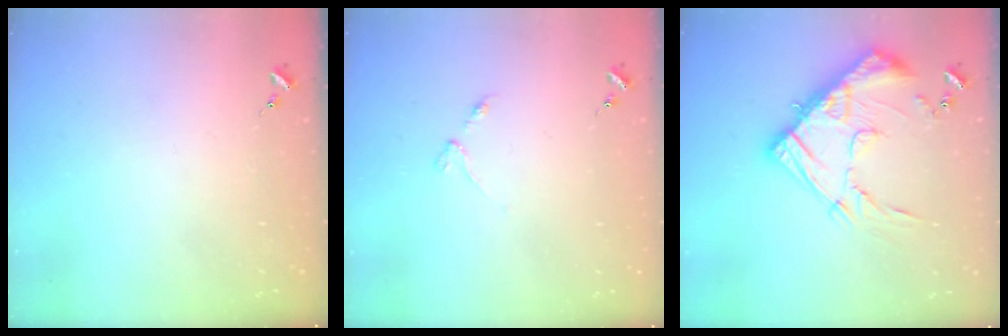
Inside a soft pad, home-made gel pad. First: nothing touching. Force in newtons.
{"total": 3.2, "press": 3.1, "slide": 0.5}
{"total": 19.3, "press": 19.2, "slide": 2.0}